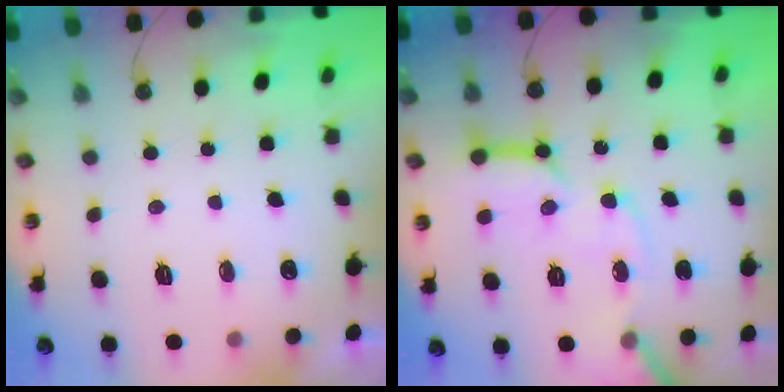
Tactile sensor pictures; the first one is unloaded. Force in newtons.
{"total": 16.7, "press": 16.5, "slide": 2.1}